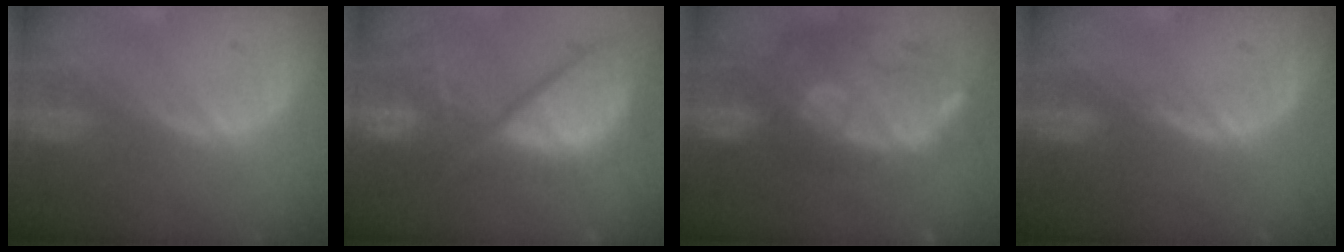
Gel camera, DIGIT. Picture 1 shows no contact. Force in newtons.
{"total": 12.9, "press": 10.7, "slide": 7.2}
{"total": 11.7, "press": 10.7, "slide": 4.8}
{"total": 0.7, "press": 0.7, "slide": 0.2}